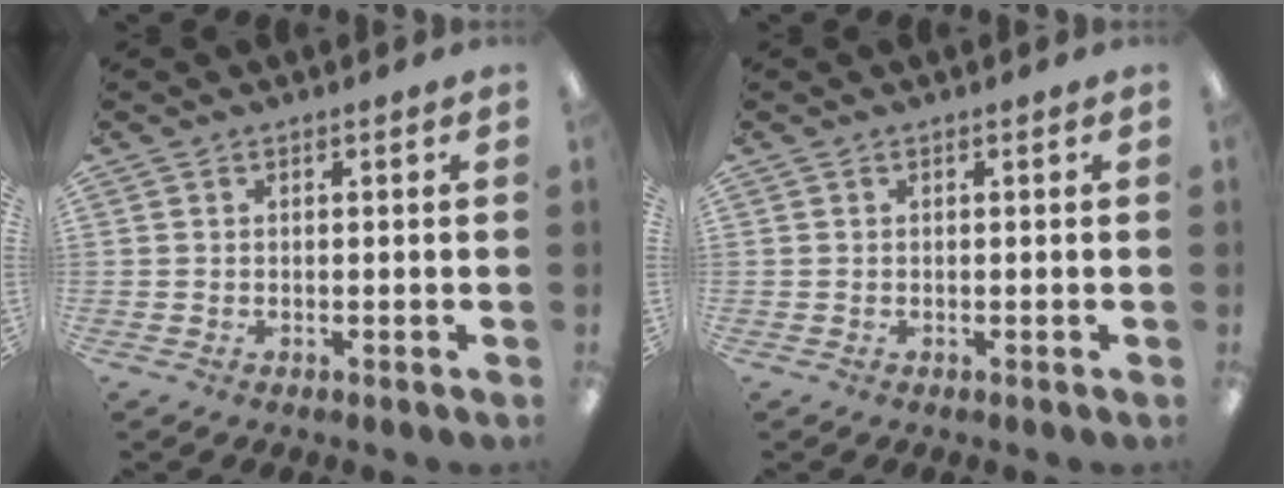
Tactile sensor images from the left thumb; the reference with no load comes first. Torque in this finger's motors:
{"motor_torque": [0.00, 0.00, 0.00, 0.00, 0.00]}